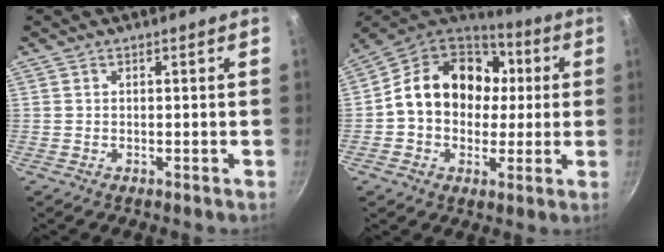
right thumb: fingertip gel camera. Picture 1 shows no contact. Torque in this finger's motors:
{"motor_torque": [0.37, 0.37, 0.95, -0.58, 0.19]}